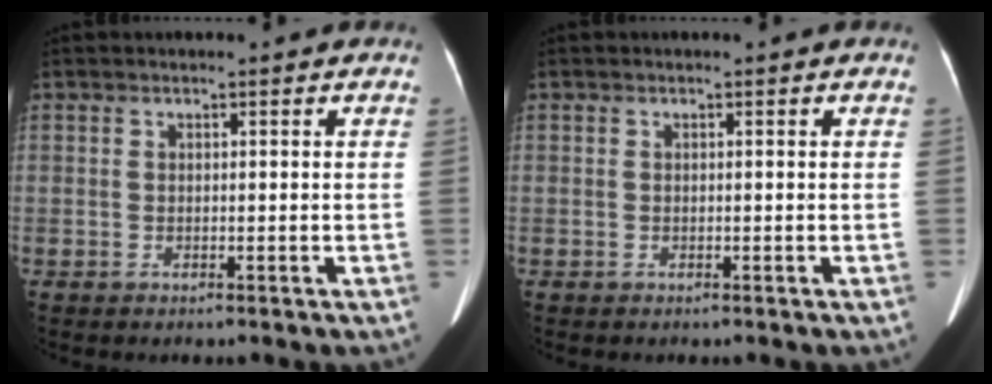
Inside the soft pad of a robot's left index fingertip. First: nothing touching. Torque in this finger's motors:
{"motor_torque": [0.05, 0.05, 0.02, 0.01]}